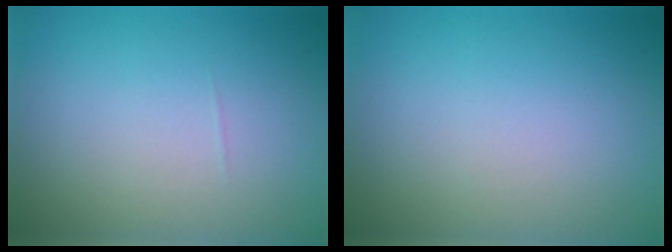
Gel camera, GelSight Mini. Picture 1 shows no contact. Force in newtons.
{"total": 0.0}